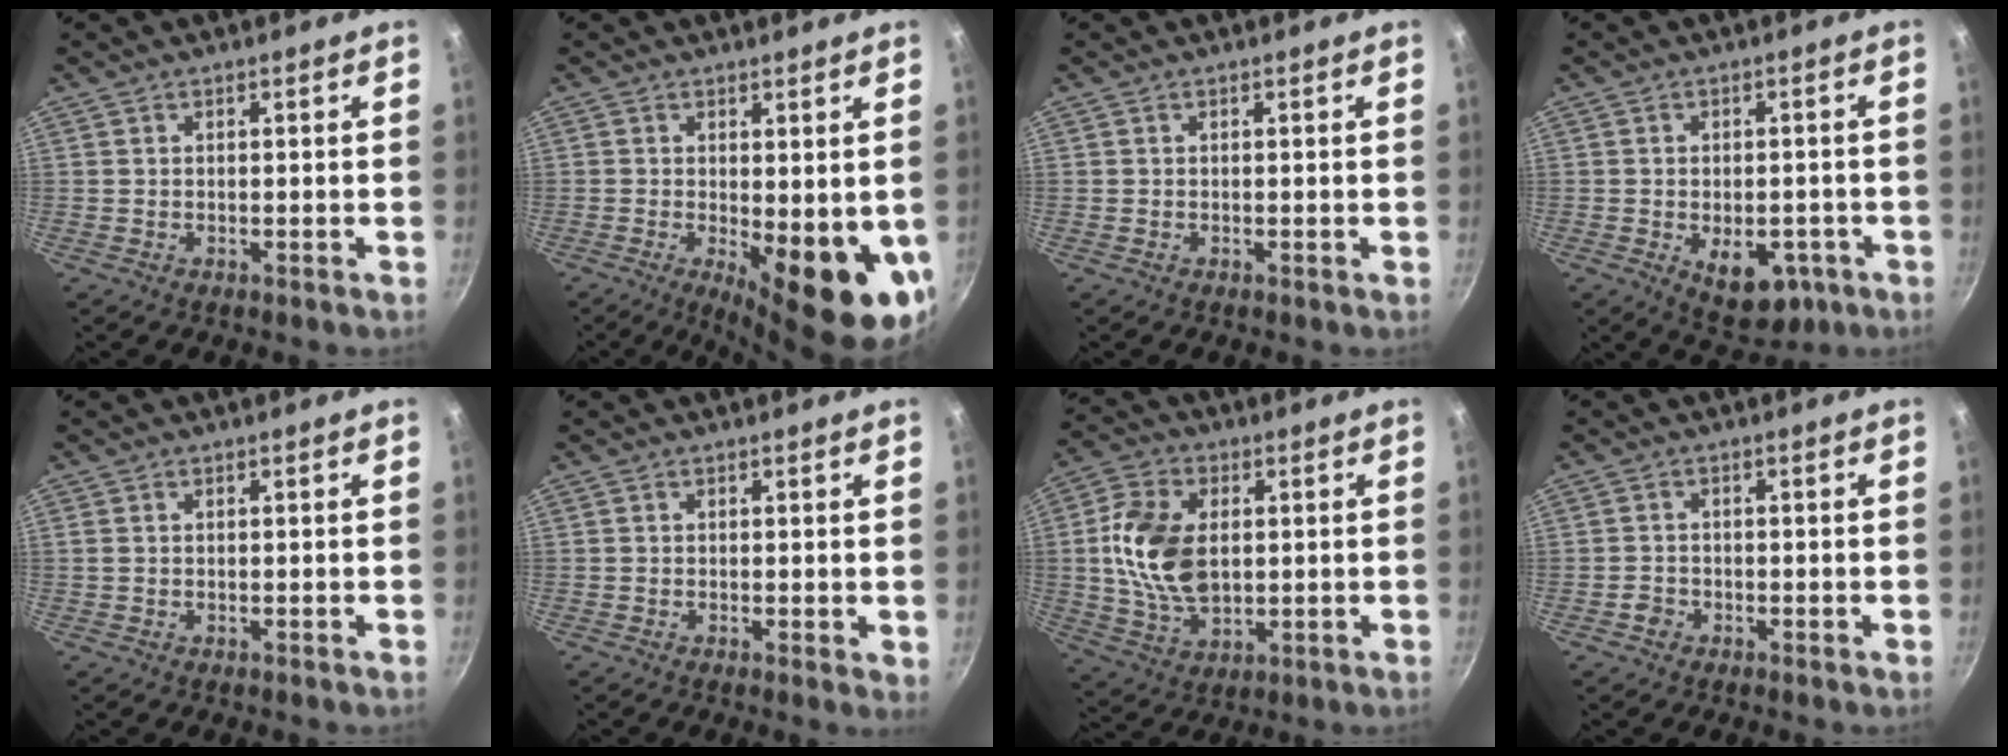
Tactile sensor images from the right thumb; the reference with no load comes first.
{"total": 13.5, "force": [-2.0, 4.6, 12.5], "torque": [-0.141, -0.026, -0.014]}
{"total": 0.0}
{"total": 9.6, "force": [-3.3, 5.7, 6.9], "torque": [-0.060, 0.005, -0.030]}
{"total": 0.8, "force": [0.2, 0.6, 0.4], "torque": [-0.009, 0.002, 0.004]}
{"total": 1.4, "force": [0.3, 0.5, 1.3], "torque": [-0.014, -0.005, 0.003]}
{"total": 14.5, "force": [1.3, 9.3, 11.0], "torque": [-0.195, -0.002, 0.026]}
{"total": 1.7, "force": [-1.0, 1.3, 0.4], "torque": [-0.001, 0.010, -0.016]}